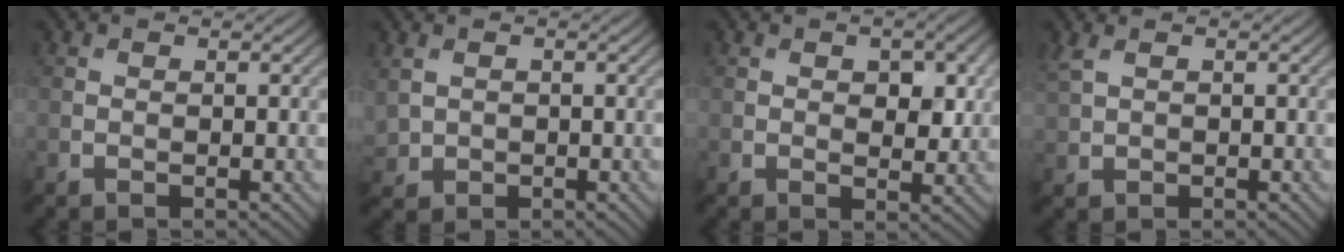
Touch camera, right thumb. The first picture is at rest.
{"total": 2.2, "force": [0.3, 1.9, 1.1], "torque": [-0.034, -0.006, 0.009]}
{"total": 4.3, "force": [1.2, 2.4, 3.3], "torque": [-0.053, -0.005, 0.021]}
{"total": 2.2, "force": [1.2, 1.2, 1.5], "torque": [-0.047, 0.006, 0.030]}